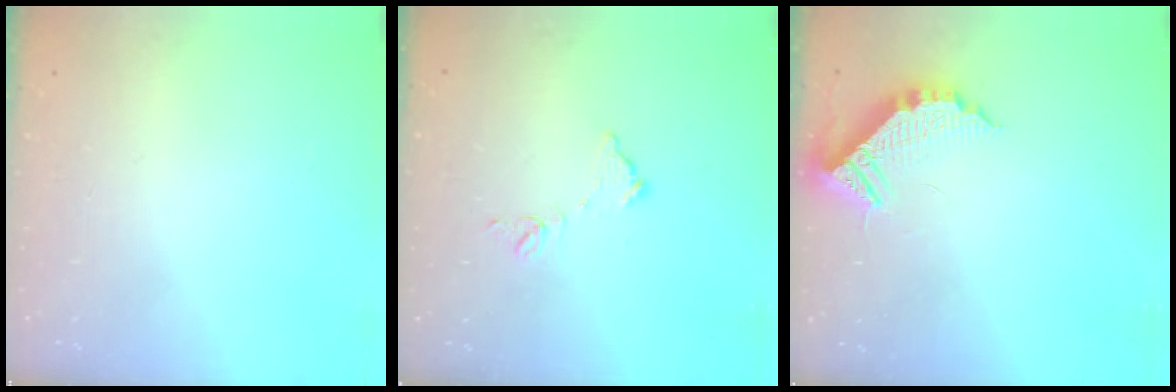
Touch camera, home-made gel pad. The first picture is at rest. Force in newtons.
{"total": 7.0, "press": 7.0, "slide": 0.5}
{"total": 9.9, "press": 9.9, "slide": 0.4}